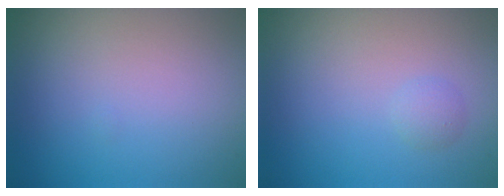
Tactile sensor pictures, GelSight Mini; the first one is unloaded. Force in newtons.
{"total": 0.9, "press": 0.9, "slide": 0.0}